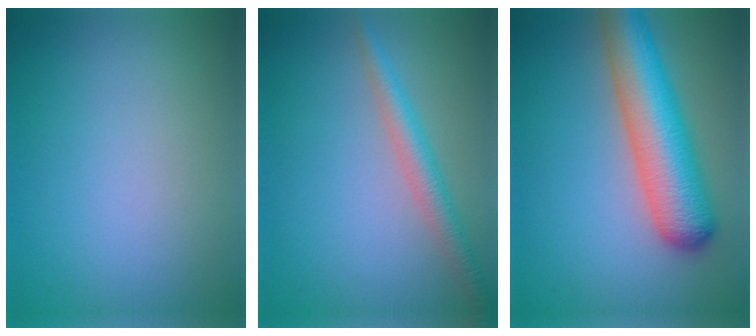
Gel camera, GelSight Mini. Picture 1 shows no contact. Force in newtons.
{"total": 3.0, "press": 3.0, "slide": 0.1}
{"total": 8.6, "press": 8.6, "slide": 0.4}